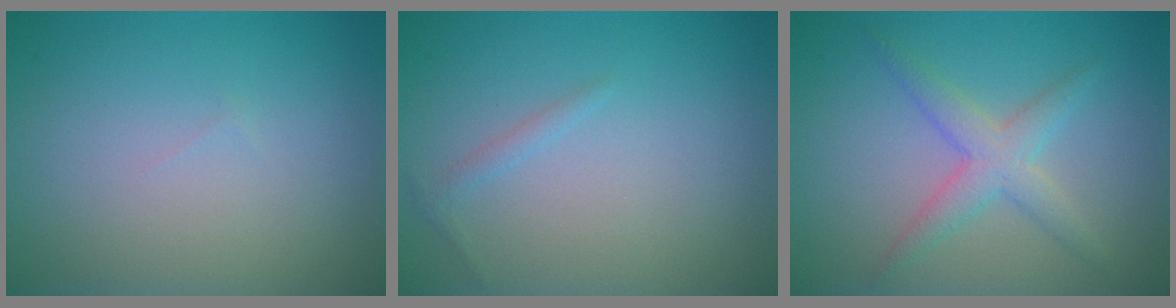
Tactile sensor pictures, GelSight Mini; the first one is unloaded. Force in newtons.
{"total": 0.8, "press": 0.8, "slide": 0.0}
{"total": 3.0, "press": 3.0, "slide": 0.1}